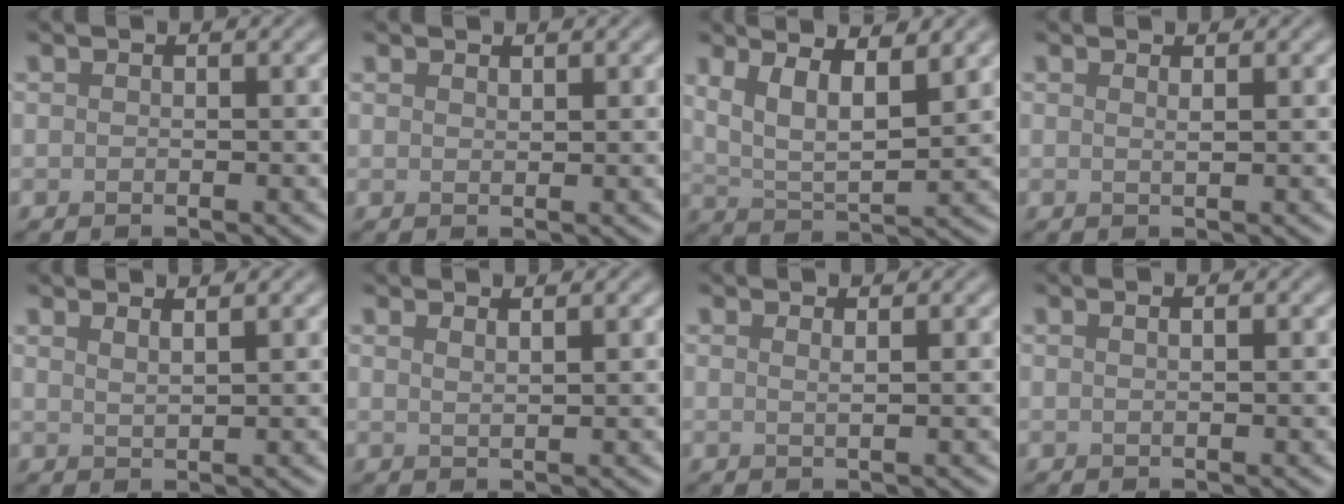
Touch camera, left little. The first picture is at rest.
{"total": 0.7, "force": [0.7, 0.2, 0.1], "torque": [-0.002, -0.002, 0.015]}
{"total": 6.2, "force": [3.3, 2.0, 4.9], "torque": [-0.087, 0.006, 0.051]}
{"total": 0.8, "force": [0.5, 0.2, 0.6], "torque": [0.000, -0.001, 0.006]}
{"total": 1.9, "force": [1.5, 0.6, 1.0], "torque": [-0.006, 0.008, 0.012]}
{"total": 1.5, "force": [1.1, 0.5, 0.8], "torque": [-0.003, 0.004, 0.009]}
{"total": 1.0, "force": [0.6, 0.4, 0.8], "torque": [-0.003, -0.001, 0.004]}
{"total": 1.1, "force": [0.5, 0.4, 0.9], "torque": [-0.006, -0.003, 0.003]}